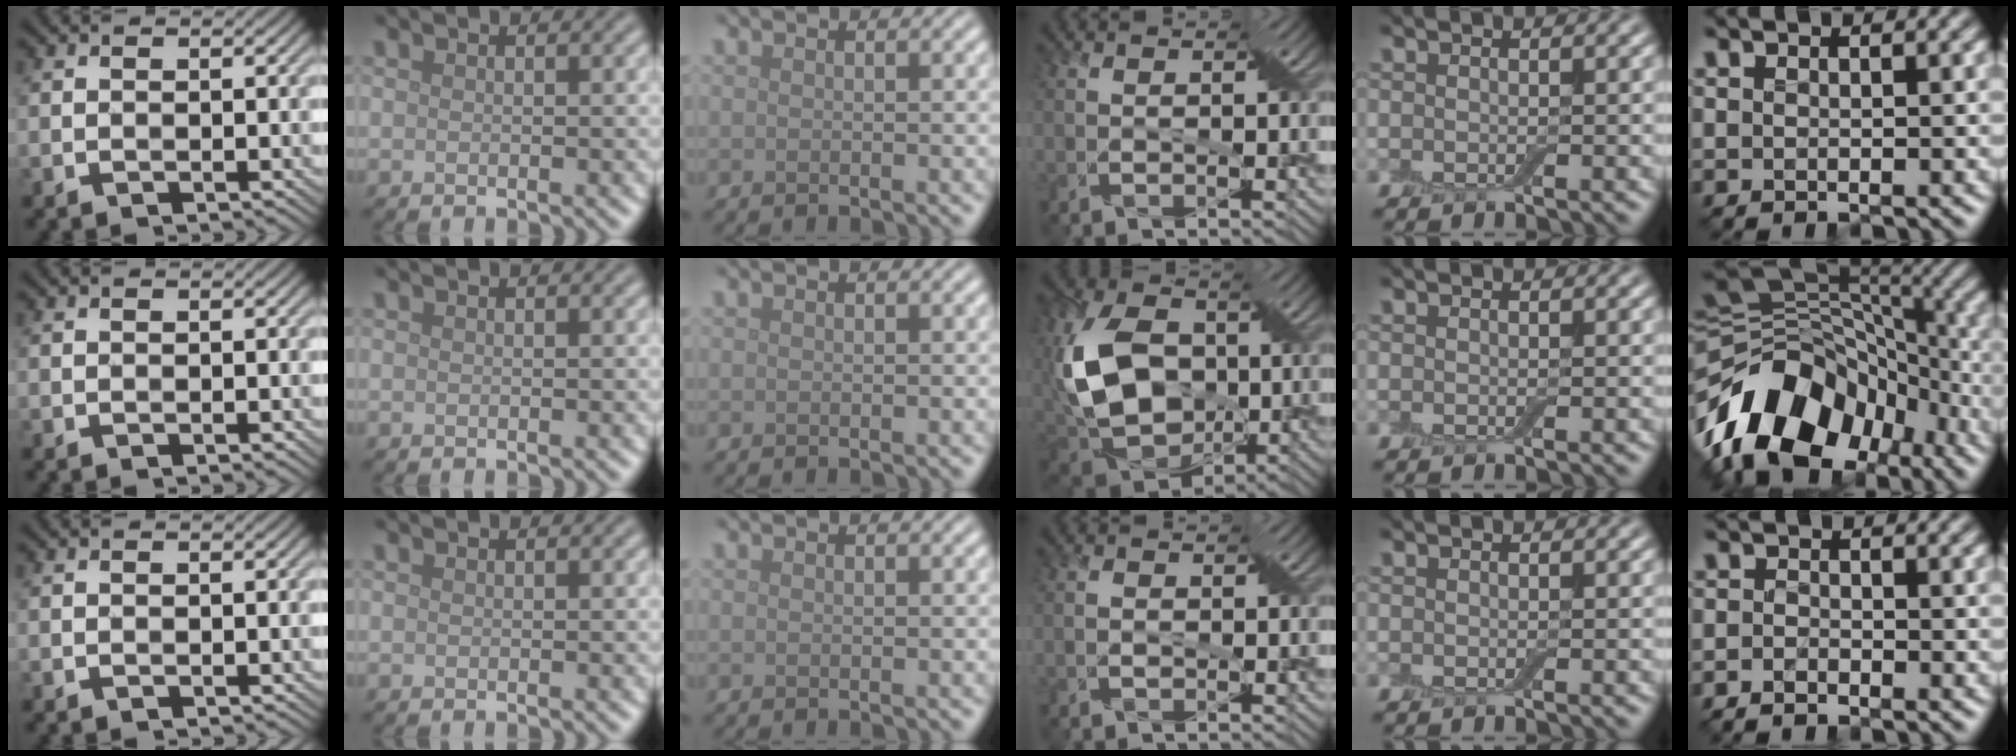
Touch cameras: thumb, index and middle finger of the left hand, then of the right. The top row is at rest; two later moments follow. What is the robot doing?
{"motion": "cut", "object": "cling film"}